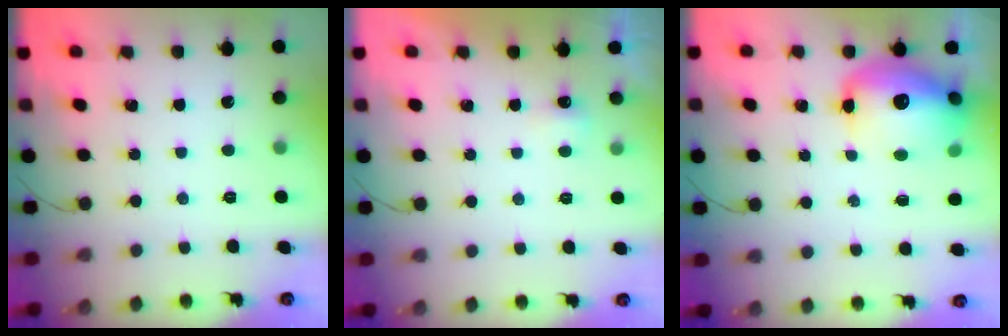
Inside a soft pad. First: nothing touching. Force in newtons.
{"total": 3.0, "press": 2.9, "slide": 0.8}
{"total": 16.7, "press": 16.2, "slide": 3.7}